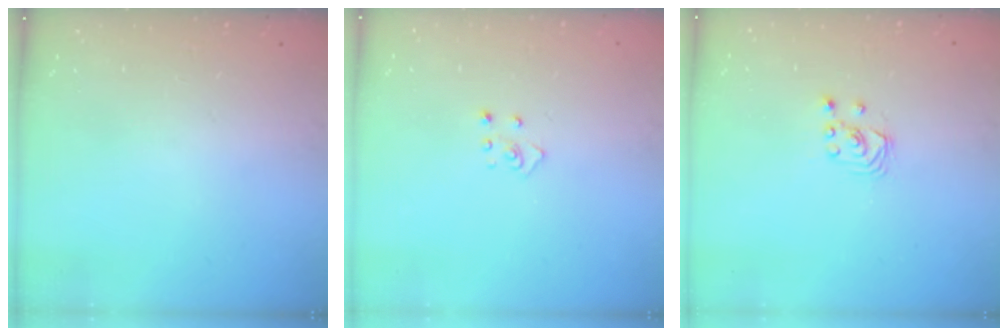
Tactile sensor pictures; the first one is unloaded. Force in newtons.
{"total": 2.8, "press": 2.8, "slide": 0.3}
{"total": 1.8, "press": 1.8, "slide": 0.2}